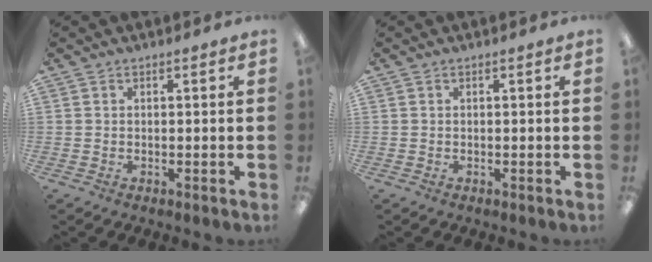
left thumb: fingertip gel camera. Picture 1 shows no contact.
{"total": 0.0}